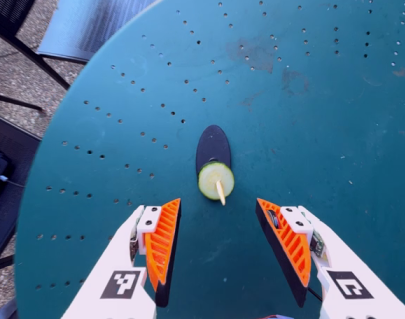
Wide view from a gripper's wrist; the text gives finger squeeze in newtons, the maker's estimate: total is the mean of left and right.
{"total": 0.5, "left": 0.1, "right": 0.9}